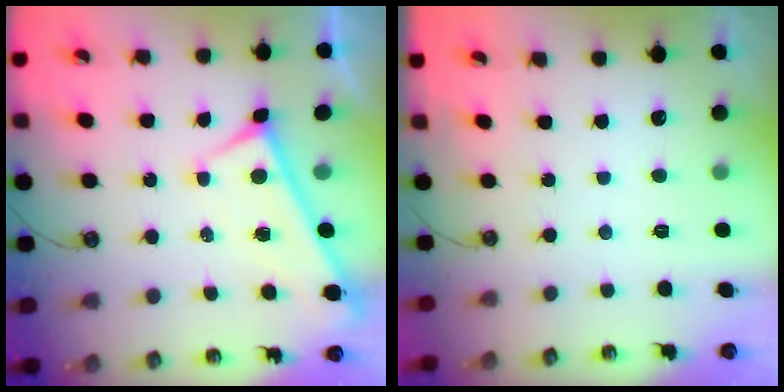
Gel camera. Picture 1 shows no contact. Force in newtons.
{"total": 0.0}